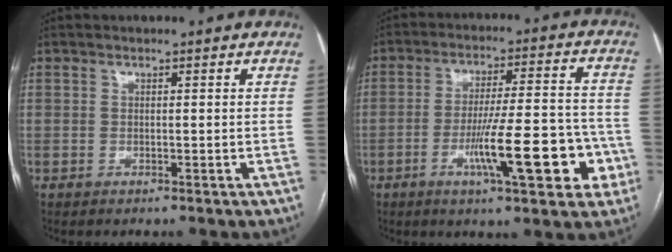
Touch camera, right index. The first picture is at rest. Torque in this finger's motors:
{"motor_torque": [0.58, -0.26, 0.39, 0.13]}